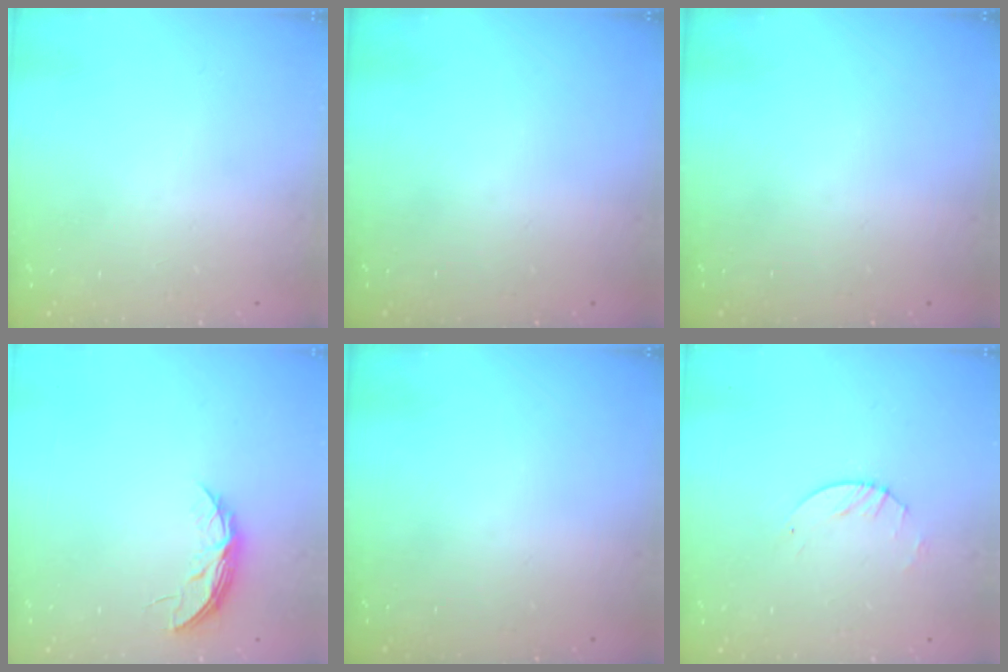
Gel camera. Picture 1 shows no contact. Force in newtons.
{"total": 0.0}
{"total": 0.0}
{"total": 5.5, "press": 5.5, "slide": 0.5}
{"total": 0.0}
{"total": 2.6, "press": 2.5, "slide": 0.4}